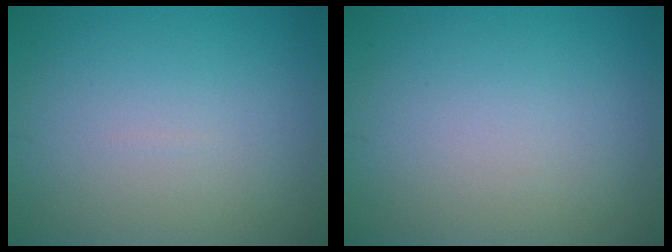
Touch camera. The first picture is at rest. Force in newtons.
{"total": 0.0}